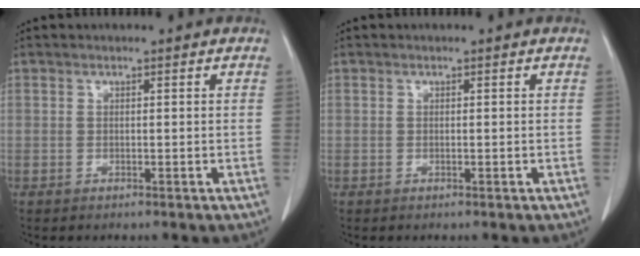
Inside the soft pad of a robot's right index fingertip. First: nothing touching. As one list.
[{"total": 0.0}]